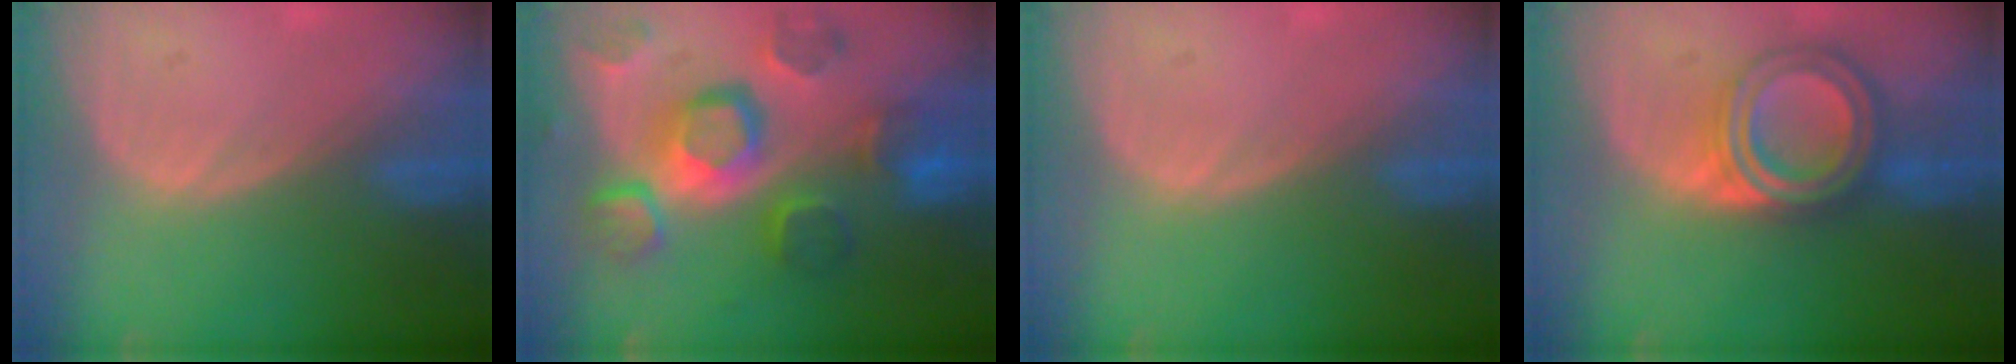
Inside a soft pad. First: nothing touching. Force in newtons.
{"total": 12.0, "press": 10.6, "slide": 5.6}
{"total": 0.0}
{"total": 7.2, "press": 7.2, "slide": 0.4}